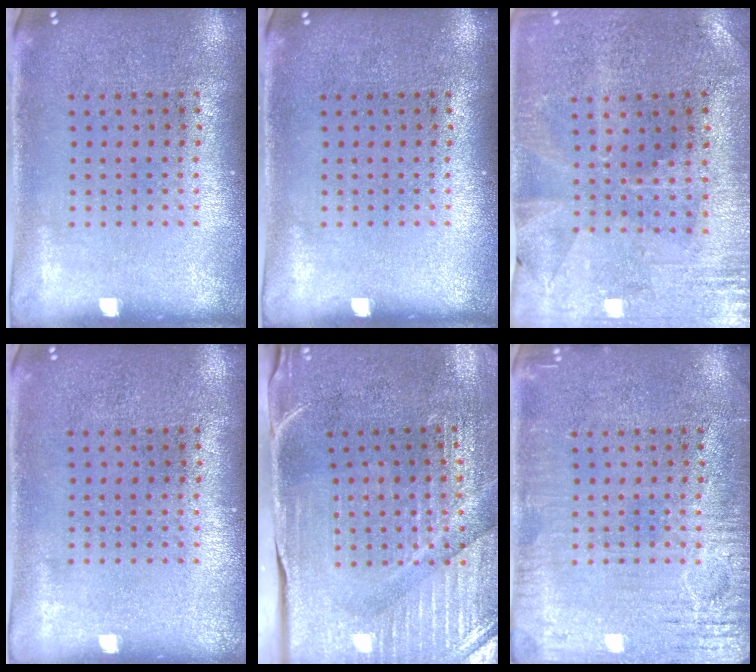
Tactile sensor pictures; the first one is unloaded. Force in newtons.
{"total": 0.0}
{"total": 0.5, "press": 0.5, "slide": 0.3}
{"total": 0.0}
{"total": 3.8, "press": 3.7, "slide": 0.9}
{"total": 3.6, "press": 3.6, "slide": 0.4}